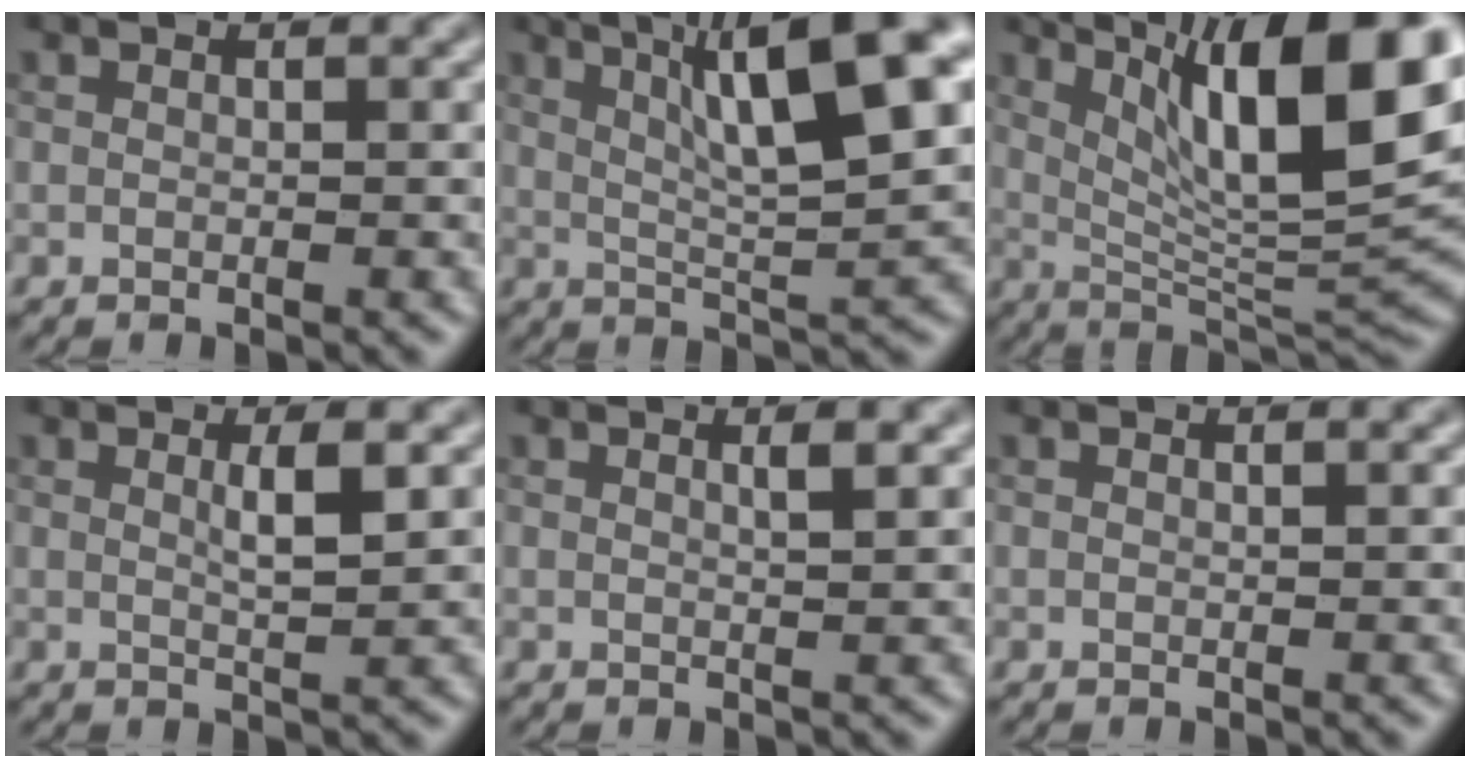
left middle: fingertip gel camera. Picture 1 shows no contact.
{"total": 11.4, "force": [4.5, 2.4, 10.2], "torque": [-0.140, 0.019, 0.072]}
{"total": 14.8, "force": [5.9, 3.9, 13.0], "torque": [-0.194, 0.004, 0.106]}
{"total": 2.3, "force": [0.7, 0.3, 2.1], "torque": [-0.036, 0.001, 0.009]}
{"total": 1.5, "force": [0.6, 0.4, 1.3], "torque": [-0.014, 0.003, 0.005]}
{"total": 0.5, "force": [0.3, 0.1, 0.4], "torque": [-0.003, 0.001, 0.002]}